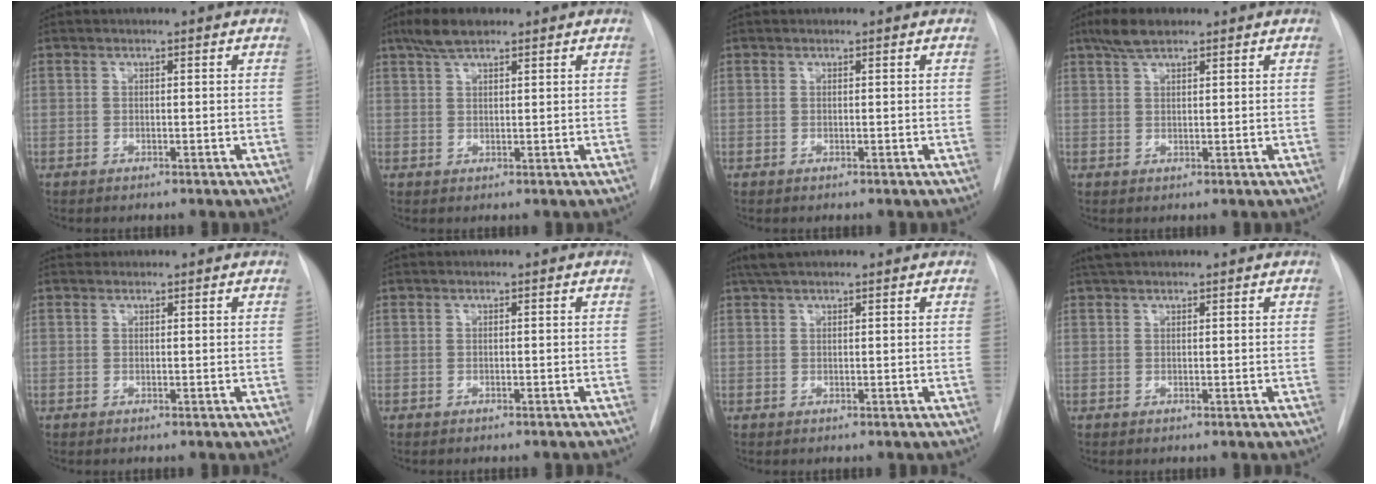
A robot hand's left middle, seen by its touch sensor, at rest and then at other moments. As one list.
[{"total": 4.6, "force": [3.3, 1.3, 2.8], "torque": [-0.061, 0.013, 0.061]}, {"total": 0.0}, {"total": 4.2, "force": [3.1, 1.2, 2.6], "torque": [-0.056, 0.012, 0.057]}, {"total": 0.7, "force": [0.6, 0.3, -0.1], "torque": [-0.001, 0.011, 0.010]}, {"total": 1.4, "force": [-1.3, 0.0, 0.5], "torque": [-0.008, 0.001, -0.016]}, {"total": 3.7, "force": [3.0, 0.8, 2.1], "torque": [-0.039, 0.026, 0.054]}, {"total": 2.8, "force": [2.4, 0.6, 1.4], "torque": [-0.024, 0.026, 0.043]}]